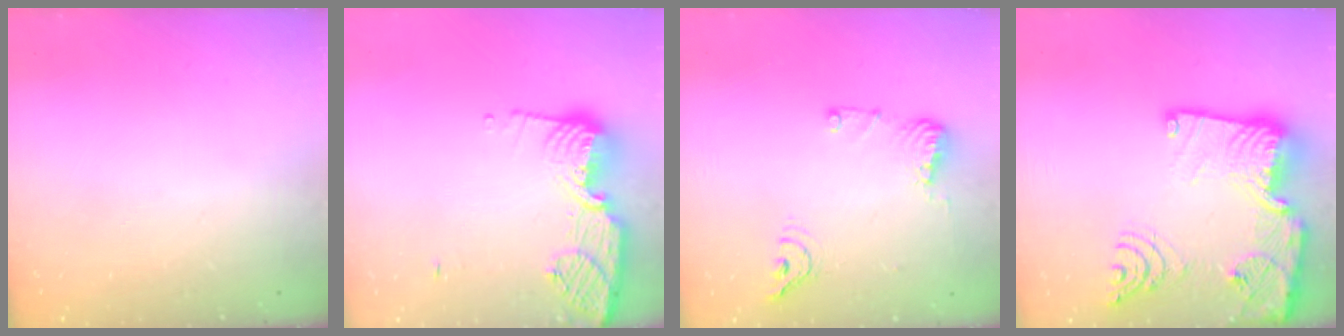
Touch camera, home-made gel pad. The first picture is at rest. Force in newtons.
{"total": 12.0, "press": 12.0, "slide": 1.1}
{"total": 8.9, "press": 8.7, "slide": 1.7}
{"total": 25.2, "press": 25.1, "slide": 2.6}